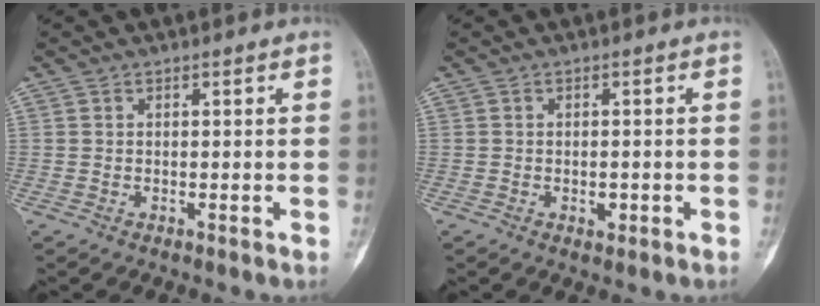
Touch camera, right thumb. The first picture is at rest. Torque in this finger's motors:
{"motor_torque": [-0.19, -0.21, -0.04, 0.39, -0.02]}